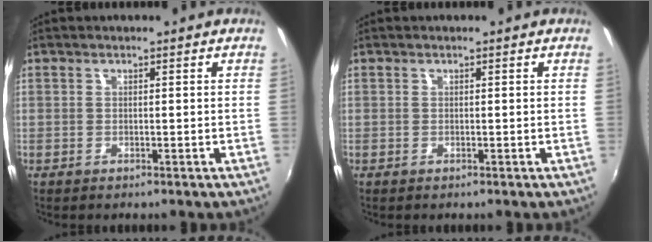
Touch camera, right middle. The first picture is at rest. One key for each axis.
{"total": 0.0}